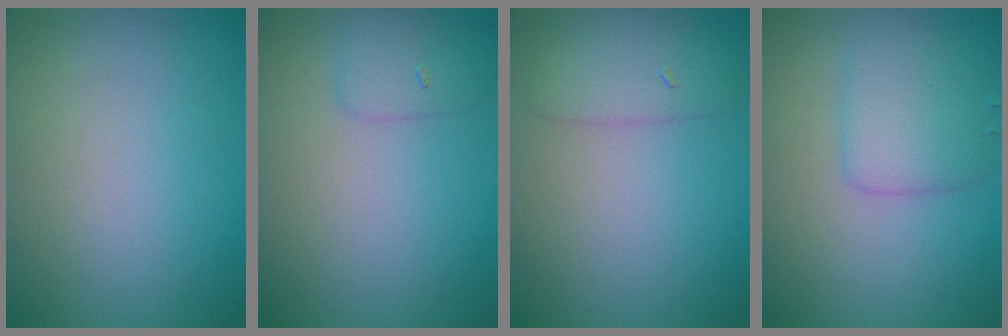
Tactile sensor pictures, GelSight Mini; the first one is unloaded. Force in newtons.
{"total": 1.6, "press": 1.6, "slide": 0.0}
{"total": 2.7, "press": 2.7, "slide": 0.1}
{"total": 3.1, "press": 3.1, "slide": 0.2}